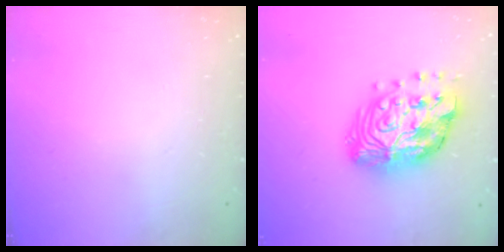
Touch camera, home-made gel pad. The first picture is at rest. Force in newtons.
{"total": 18.2, "press": 18.1, "slide": 1.3}